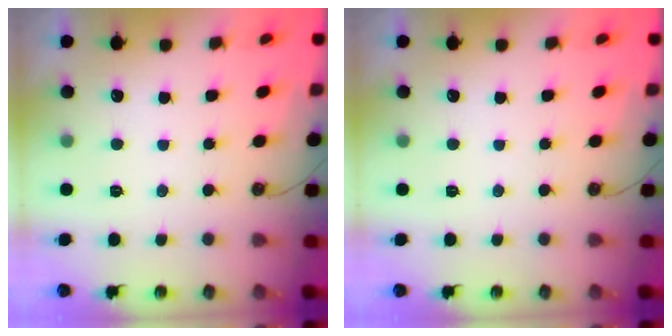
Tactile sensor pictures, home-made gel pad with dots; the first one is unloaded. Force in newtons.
{"total": 0.0}